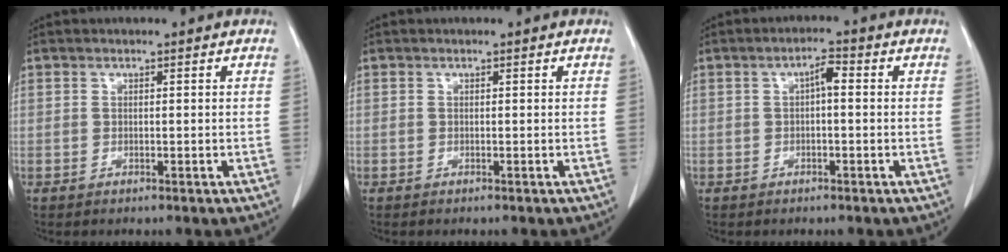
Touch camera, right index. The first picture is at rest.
{"total": 0.0}
{"total": 2.6, "force": [0.2, 0.7, 2.4], "torque": [-0.040, 0.009, 0.002]}